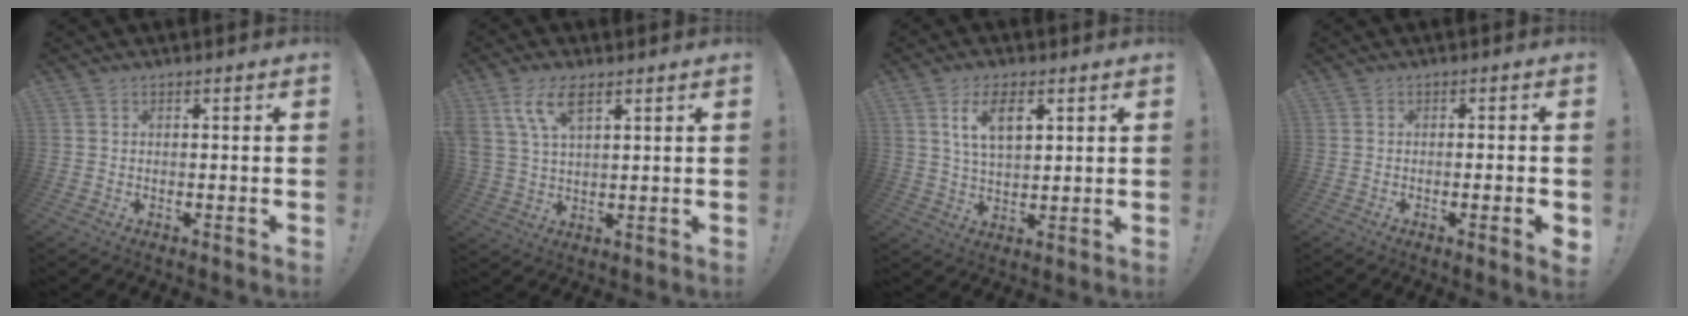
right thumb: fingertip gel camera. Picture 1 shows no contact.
{"total": 8.8, "force": [4.9, 3.7, 6.3], "torque": [-0.135, -0.008, 0.094]}
{"total": 8.7, "force": [3.9, 4.3, 6.5], "torque": [-0.102, -0.009, 0.066]}
{"total": 3.7, "force": [-0.8, 0.2, 3.6], "torque": [-0.053, -0.007, -0.011]}